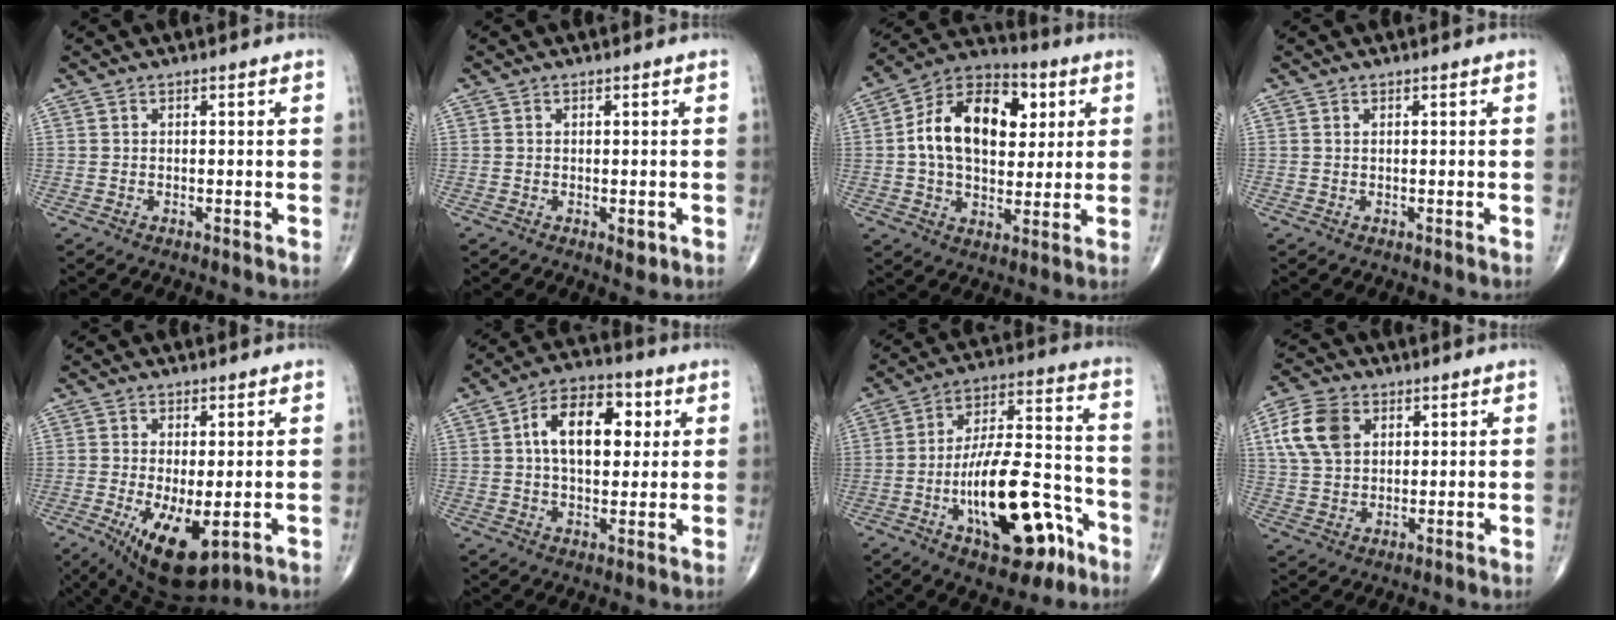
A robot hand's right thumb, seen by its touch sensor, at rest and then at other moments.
{"total": 1.9, "force": [-0.6, 0.9, 1.5], "torque": [-0.017, -0.002, -0.006]}
{"total": 18.8, "force": [3.7, 12.0, 13.9], "torque": [-0.198, 0.012, 0.057]}
{"total": 0.0}
{"total": 11.2, "force": [-3.3, 4.5, 9.8], "torque": [-0.167, -0.022, -0.038]}
{"total": 13.6, "force": [2.9, 7.9, 10.6], "torque": [-0.142, 0.011, 0.040]}
{"total": 21.3, "force": [-8.9, 8.9, 17.2], "torque": [-0.265, 0.062, -0.133]}
{"total": 10.1, "force": [3.2, 7.1, 6.5], "torque": [-0.118, 0.001, 0.061]}